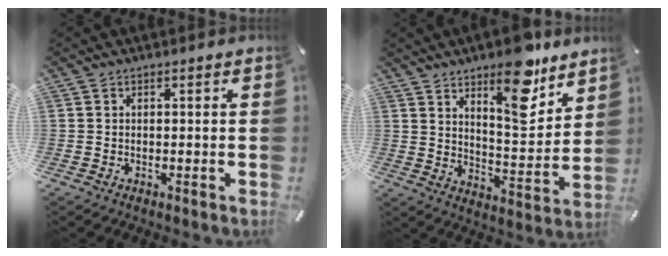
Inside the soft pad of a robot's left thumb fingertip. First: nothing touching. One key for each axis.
{"total": 14.9, "fx": 10.3, "fy": 5.5, "fz": 9.2, "tx": -0.123, "ty": -0.072, "tz": 0.174}